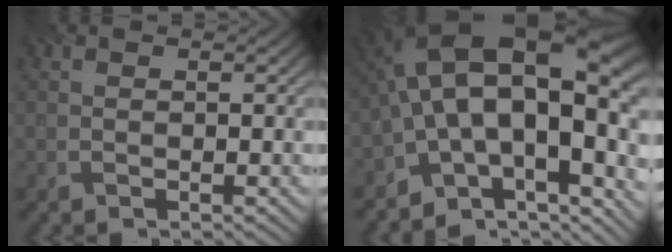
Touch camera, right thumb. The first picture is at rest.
{"total": 19.1, "force": [-2.0, 10.4, 15.9], "torque": [-0.240, -0.006, -0.023]}